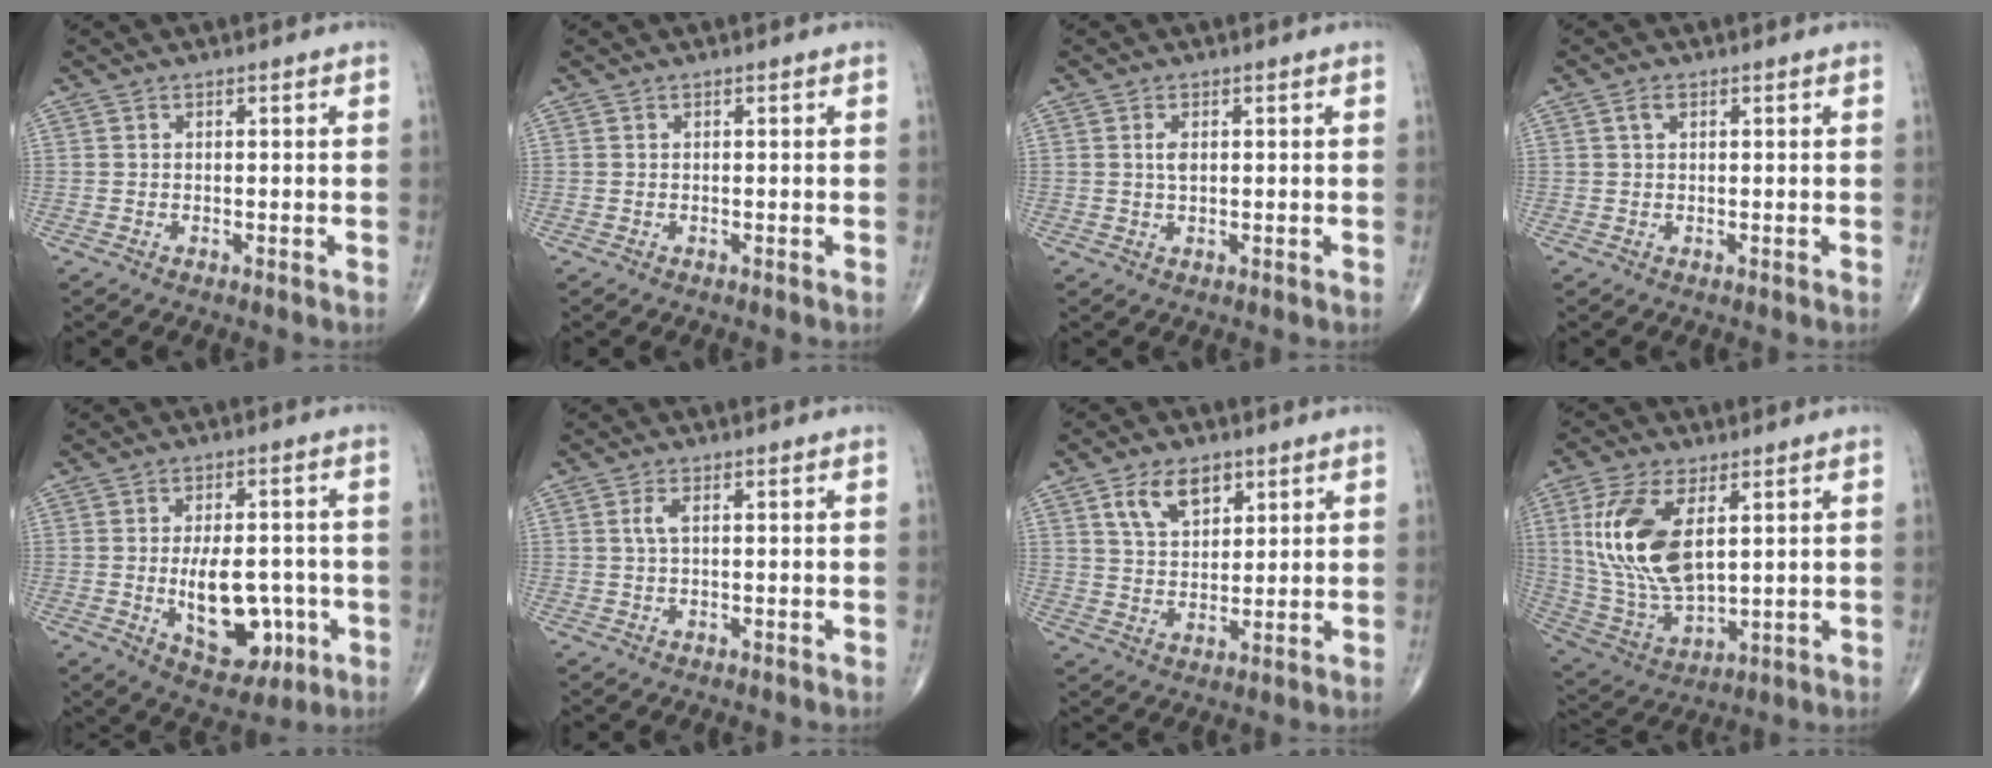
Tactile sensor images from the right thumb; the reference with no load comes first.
{"total": 0.0}
{"total": 1.9, "force": [0.4, 1.0, 1.6], "torque": [-0.032, -0.002, 0.008]}
{"total": 2.3, "force": [0.9, 1.2, 1.7], "torque": [-0.036, 0.009, 0.018]}
{"total": 12.9, "force": [-2.6, 7.2, 10.4], "torque": [-0.130, 0.006, -0.022]}
{"total": 1.9, "force": [0.4, 0.6, 1.7], "torque": [-0.045, 0.006, 0.010]}
{"total": 8.2, "force": [4.2, 4.8, 5.0], "torque": [-0.069, -0.020, 0.080]}
{"total": 17.1, "force": [4.4, 8.5, 14.1], "torque": [-0.289, -0.019, 0.095]}